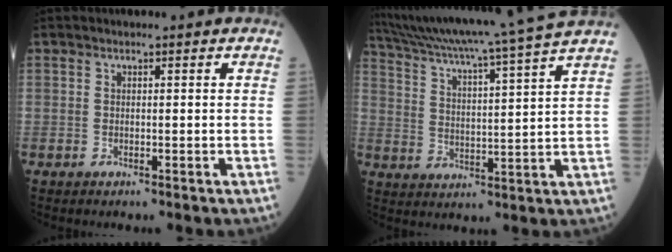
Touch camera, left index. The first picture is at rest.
{"total": 18.6, "force": [16.2, -2.9, 8.6], "torque": [-0.155, -0.026, 0.237]}